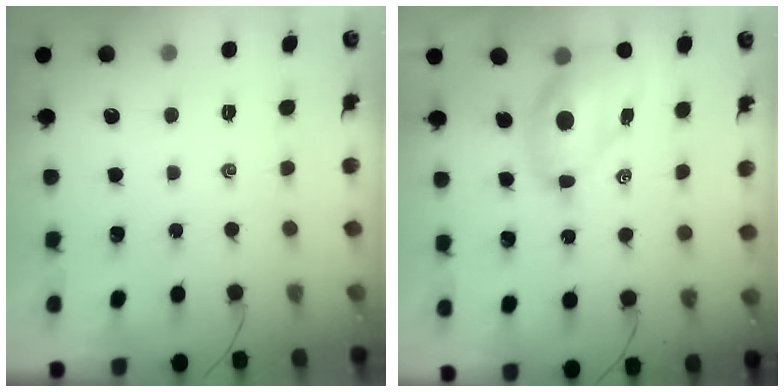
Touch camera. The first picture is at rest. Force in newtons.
{"total": 8.9, "press": 8.5, "slide": 2.7}